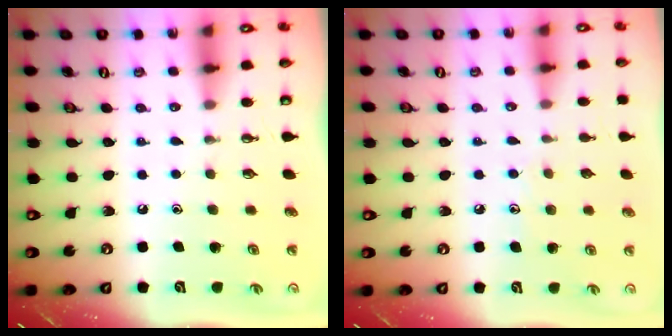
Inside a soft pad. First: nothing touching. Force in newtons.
{"total": 5.2, "press": 5.1, "slide": 0.5}